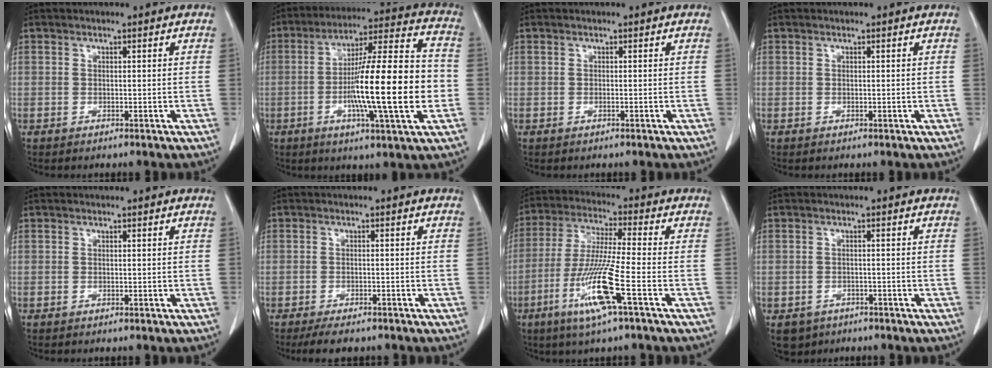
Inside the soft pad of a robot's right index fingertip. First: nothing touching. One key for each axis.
{"total": 19.6, "fx": -3.3, "fy": 1.0, "fz": 19.3, "tx": -0.313, "ty": 0.002, "tz": -0.055}
{"total": 0.0}
{"total": 0.0}
{"total": 0.0}
{"total": 3.8, "fx": -3.0, "fy": 1.7, "fz": 1.5, "tx": -0.018, "ty": -0.002, "tz": -0.043}
{"total": 11.8, "fx": -4.7, "fy": -0.6, "fz": 10.8, "tx": -0.221, "ty": -0.022, "tz": -0.095}
{"total": 3.8, "fx": -2.3, "fy": 3.0, "fz": 0.7, "tx": -0.006, "ty": 0.001, "tz": -0.030}